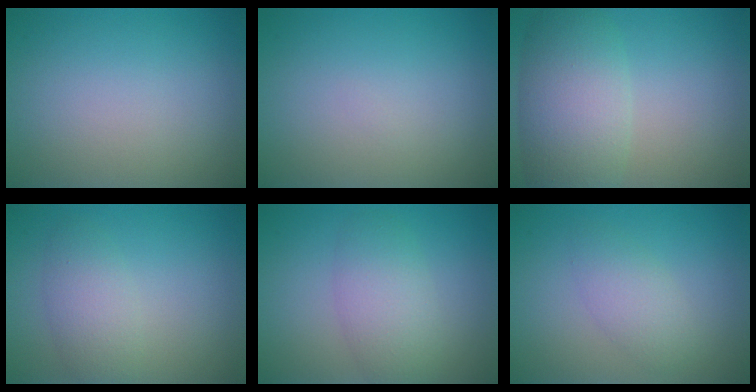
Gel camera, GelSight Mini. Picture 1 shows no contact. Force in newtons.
{"total": 0.0}
{"total": 6.4, "press": 6.4, "slide": 0.4}
{"total": 2.8, "press": 2.8, "slide": 0.1}
{"total": 2.4, "press": 2.4, "slide": 0.3}
{"total": 2.4, "press": 2.4, "slide": 0.1}